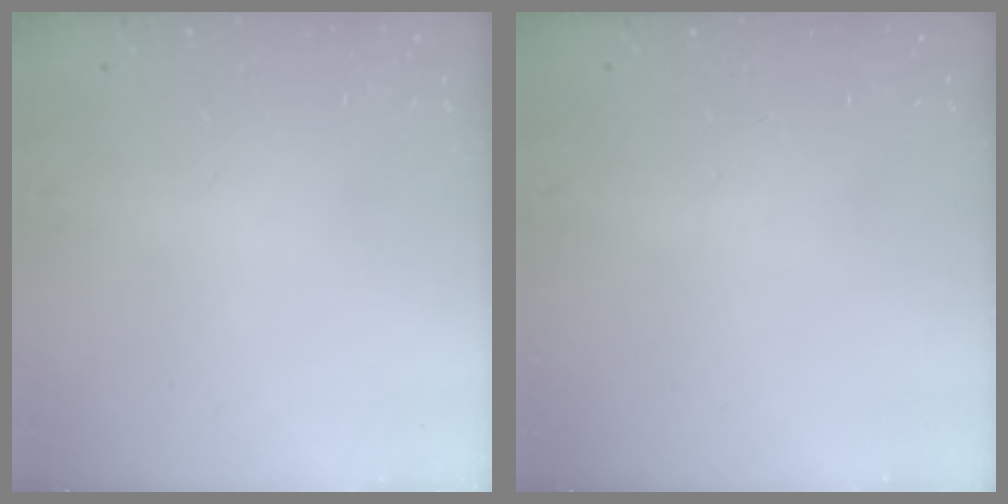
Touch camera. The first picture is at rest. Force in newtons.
{"total": 0.0}